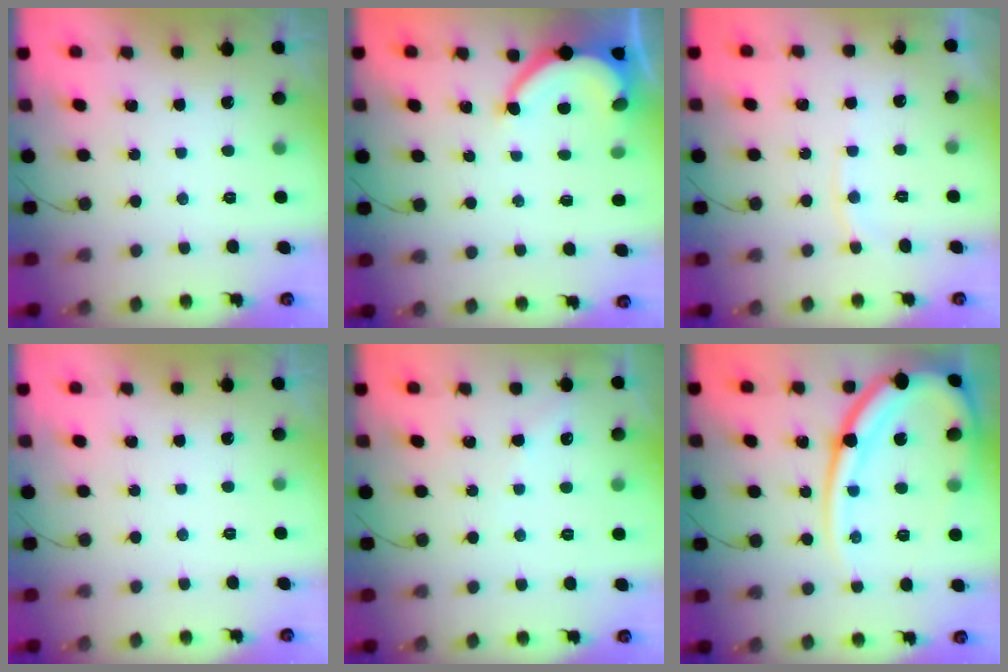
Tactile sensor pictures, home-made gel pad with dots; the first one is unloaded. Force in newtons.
{"total": 7.5, "press": 7.5, "slide": 0.6}
{"total": 5.3, "press": 5.2, "slide": 0.8}
{"total": 0.0}
{"total": 3.0, "press": 3.0, "slide": 0.4}
{"total": 20.0, "press": 19.9, "slide": 2.1}